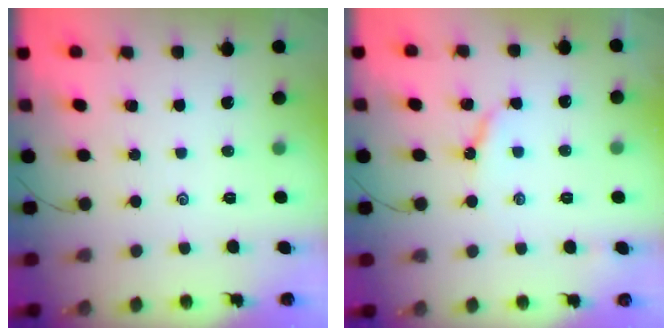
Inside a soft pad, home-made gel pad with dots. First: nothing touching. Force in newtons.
{"total": 4.5, "press": 4.5, "slide": 0.2}